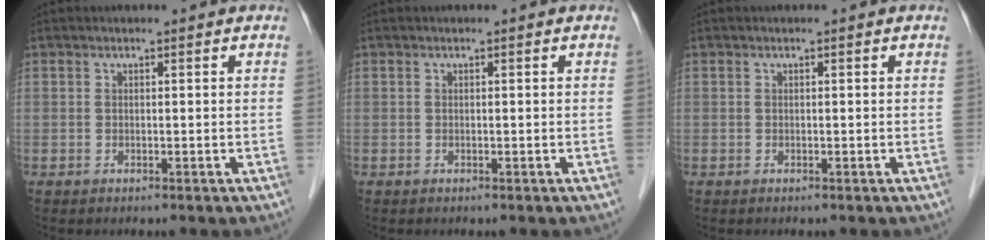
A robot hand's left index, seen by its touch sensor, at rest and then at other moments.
{"total": 0.0}
{"total": 0.0}